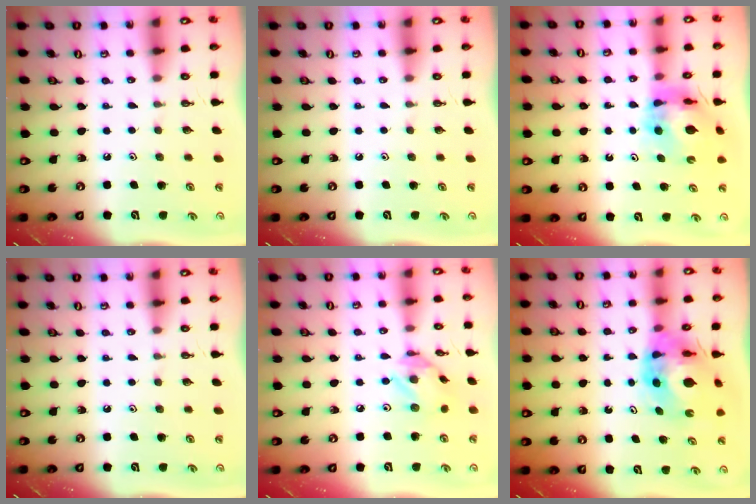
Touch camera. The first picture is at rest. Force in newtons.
{"total": 0.0}
{"total": 12.1, "press": 12.0, "slide": 1.4}
{"total": 0.0}
{"total": 9.0, "press": 9.0, "slide": 0.7}
{"total": 10.9, "press": 10.8, "slide": 1.2}